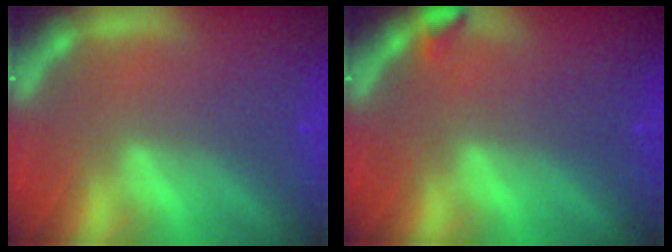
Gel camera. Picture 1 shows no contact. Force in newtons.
{"total": 0.9}